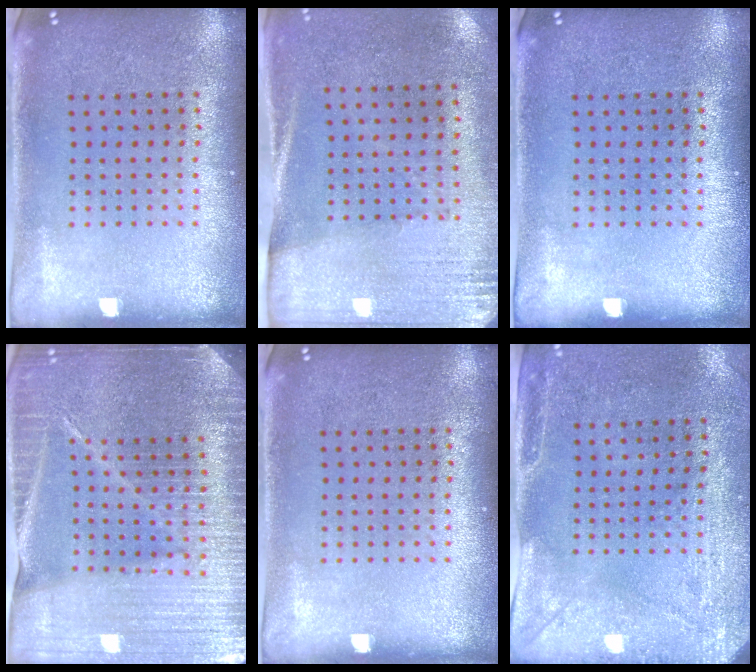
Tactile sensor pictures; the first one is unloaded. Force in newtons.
{"total": 2.7, "press": 2.4, "slide": 1.2}
{"total": 0.0}
{"total": 5.0, "press": 4.5, "slide": 2.2}
{"total": 0.0}
{"total": 2.9, "press": 2.3, "slide": 1.8}